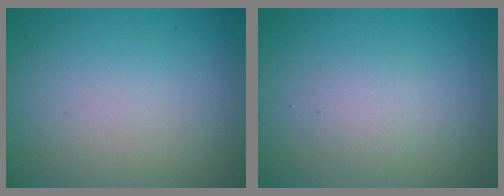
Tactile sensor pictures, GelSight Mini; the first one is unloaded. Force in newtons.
{"total": 1.3, "press": 1.3, "slide": 0.1}